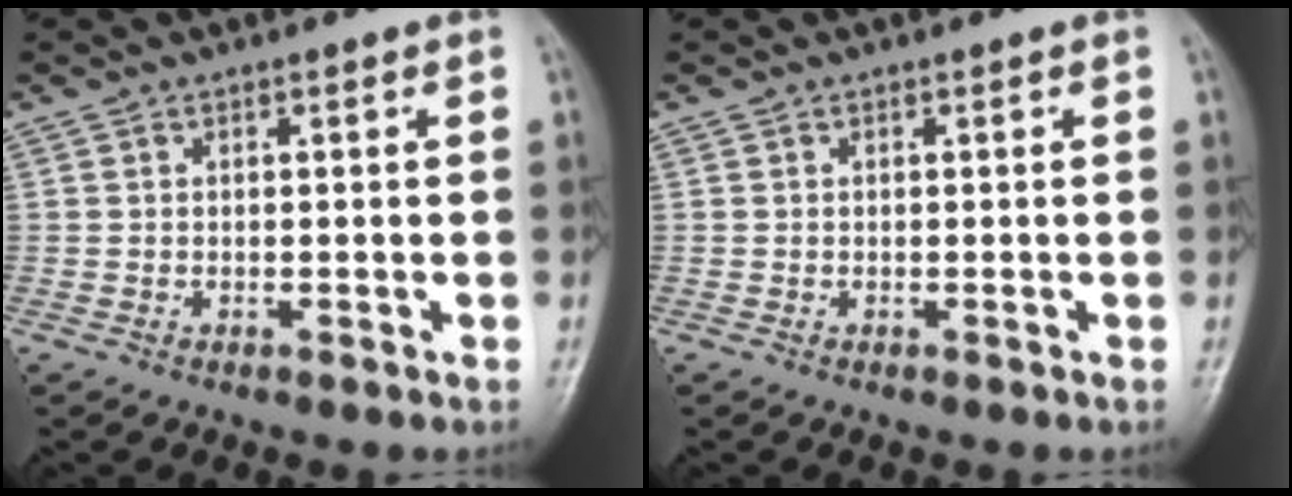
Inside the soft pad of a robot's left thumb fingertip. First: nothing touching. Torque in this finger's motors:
{"motor_torque": [-0.14, 0.15, -0.03, -0.04, 0.00]}